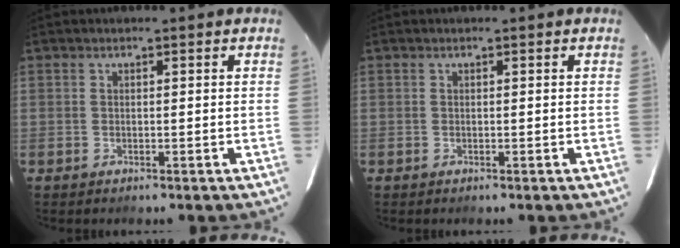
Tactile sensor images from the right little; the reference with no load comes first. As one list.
[{"total": 0.0}]